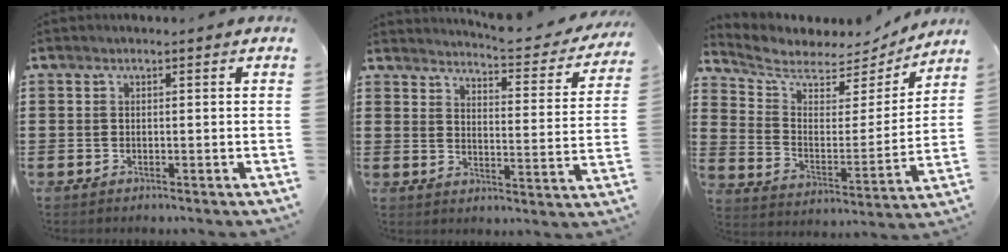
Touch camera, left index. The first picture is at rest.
{"total": 4.2, "force": [4.1, -0.3, 1.1], "torque": [-0.029, -0.040, 0.061]}
{"total": 5.7, "force": [5.0, 2.3, 1.2], "torque": [-0.059, -0.038, 0.084]}